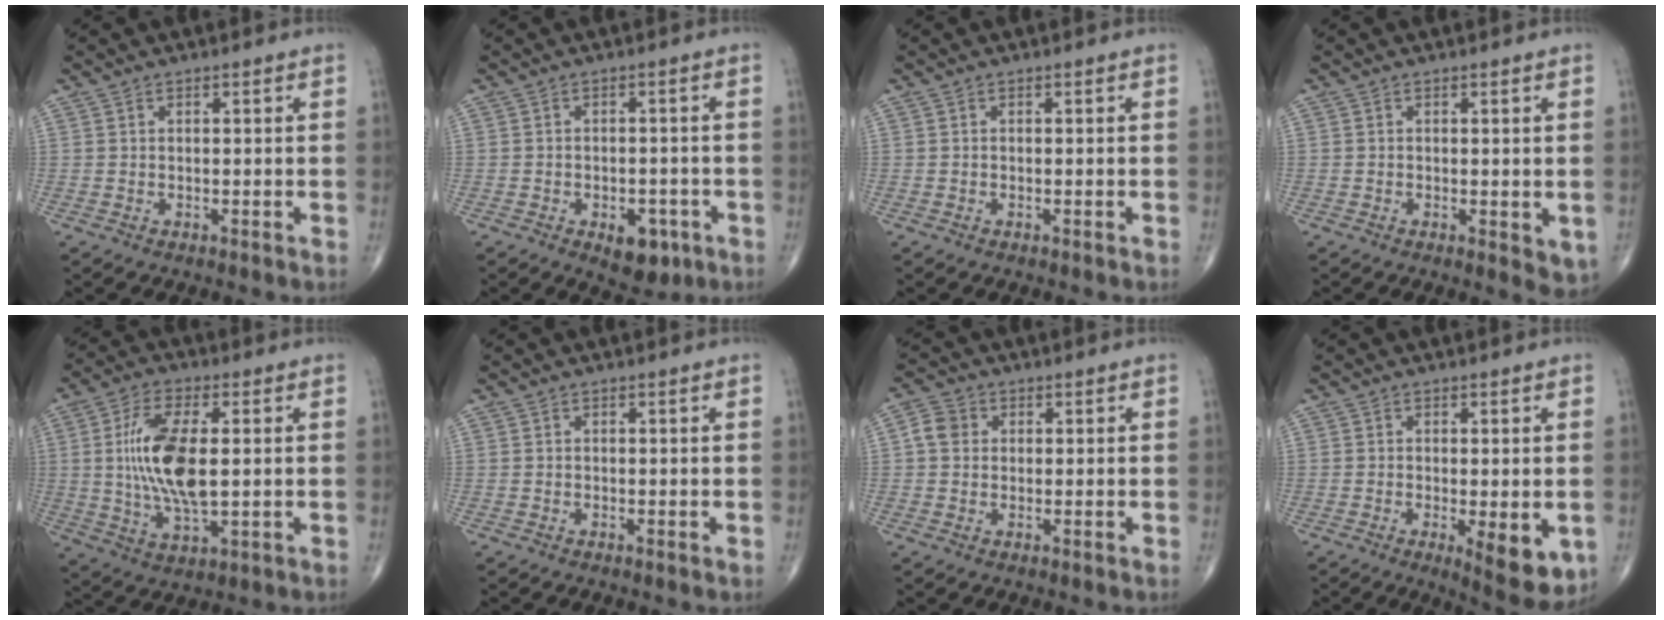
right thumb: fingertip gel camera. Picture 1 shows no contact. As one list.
[{"total": 6.5, "force": [-2.9, 3.7, 4.4], "torque": [-0.041, 0.011, -0.031]}, {"total": 0.0}, {"total": 3.9, "force": [-0.7, 1.7, 3.4], "torque": [-0.033, -0.009, -0.009]}, {"total": 13.8, "force": [0.9, 5.9, 12.5], "torque": [-0.246, -0.010, 0.018]}, {"total": 0.0}, {"total": 3.9, "force": [0.4, 3.4, 1.8], "torque": [-0.027, 0.010, 0.001]}, {"total": 8.4, "force": [-2.2, 2.8, 7.6], "torque": [-0.100, -0.019, -0.028]}]